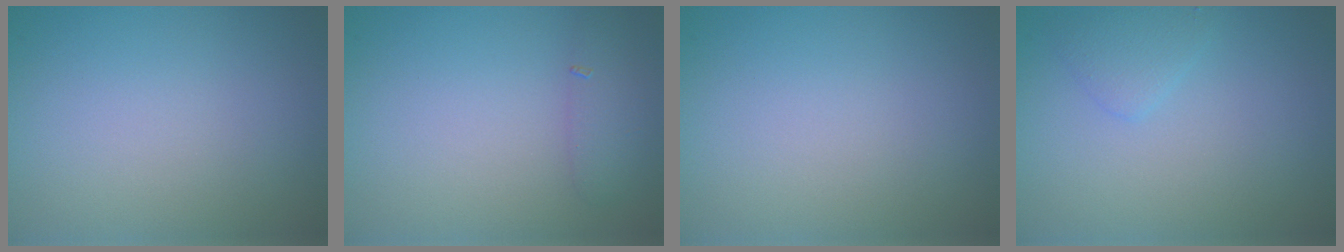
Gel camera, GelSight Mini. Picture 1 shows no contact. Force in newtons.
{"total": 1.4, "press": 1.4, "slide": 0.1}
{"total": 0.0}
{"total": 1.3, "press": 1.3, "slide": 0.1}